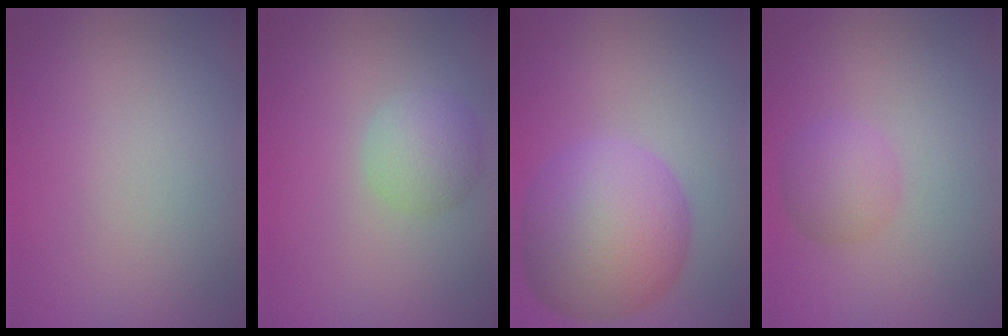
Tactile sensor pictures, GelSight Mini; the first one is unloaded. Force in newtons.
{"total": 2.5, "press": 2.5, "slide": 0.1}
{"total": 9.9, "press": 9.9, "slide": 0.0}
{"total": 2.6, "press": 2.6, "slide": 0.1}